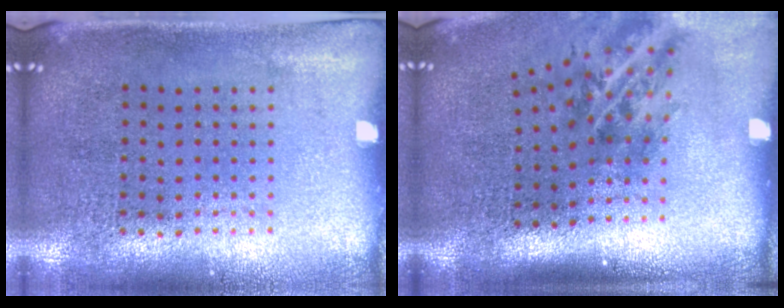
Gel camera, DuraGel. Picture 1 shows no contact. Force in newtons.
{"total": 1.9, "press": 1.1, "slide": 1.5}